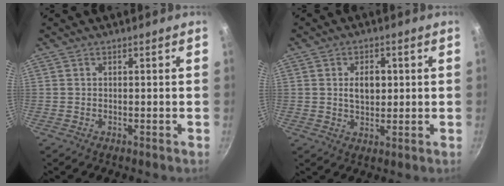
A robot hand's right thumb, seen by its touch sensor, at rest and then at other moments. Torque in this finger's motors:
{"motor_torque": [0.25, 0.92, 0.63, 0.53, 0.01]}